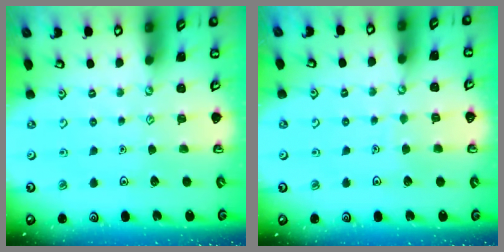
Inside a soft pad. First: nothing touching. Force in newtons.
{"total": 2.8, "press": 2.8, "slide": 0.1}